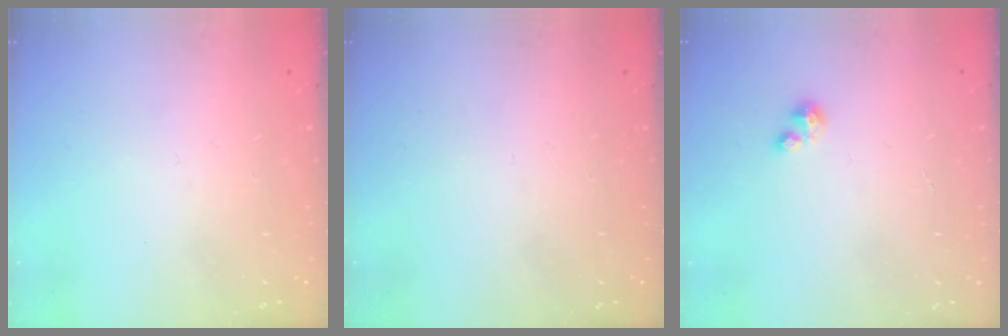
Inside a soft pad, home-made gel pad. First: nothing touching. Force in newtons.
{"total": 0.0}
{"total": 1.7, "press": 1.7, "slide": 0.4}